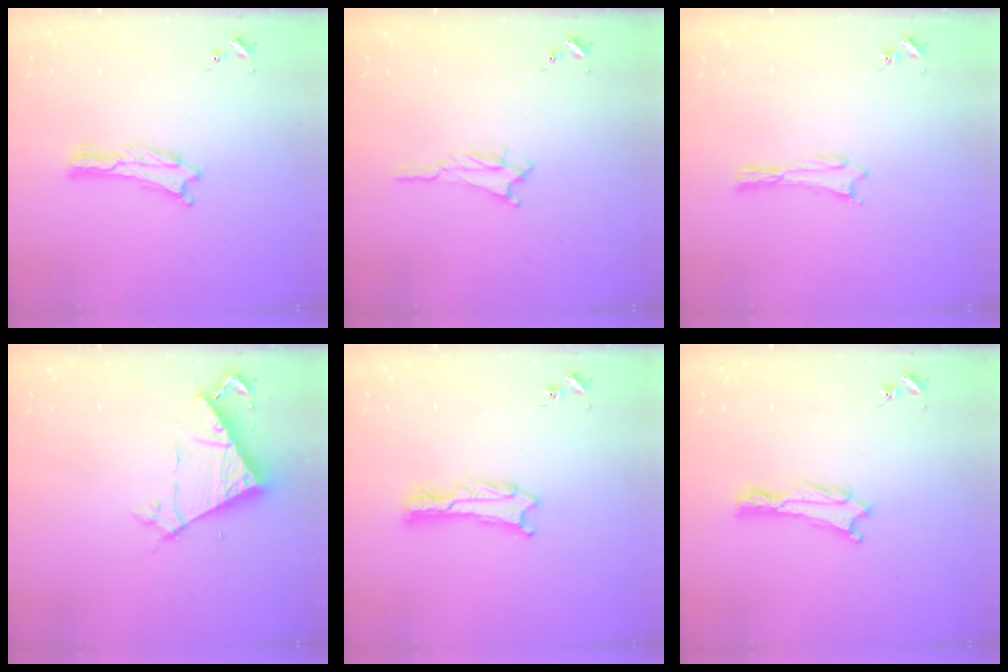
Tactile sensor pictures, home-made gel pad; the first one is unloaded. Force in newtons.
{"total": 1.7, "press": 1.6, "slide": 0.3}
{"total": 0.0}
{"total": 6.6, "press": 6.5, "slide": 0.7}
{"total": 1.1, "press": 1.1, "slide": 0.2}
{"total": 1.0, "press": 1.0, "slide": 0.1}